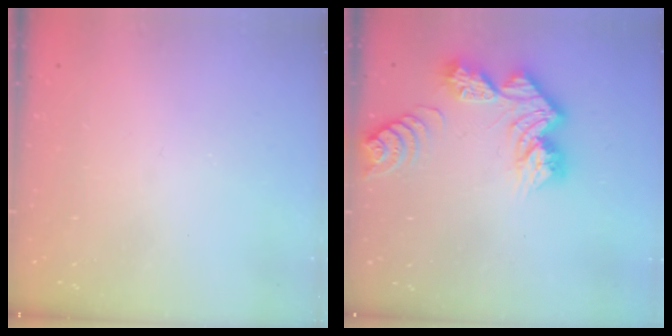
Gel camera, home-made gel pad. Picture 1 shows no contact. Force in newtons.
{"total": 13.0, "press": 13.0, "slide": 1.1}